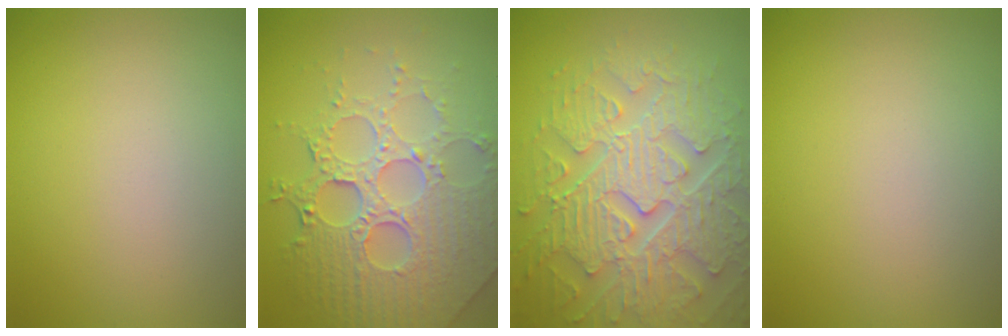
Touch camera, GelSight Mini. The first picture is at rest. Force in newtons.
{"total": 8.1, "press": 6.0, "slide": 5.5}
{"total": 8.6, "press": 6.5, "slide": 5.6}
{"total": 0.0}